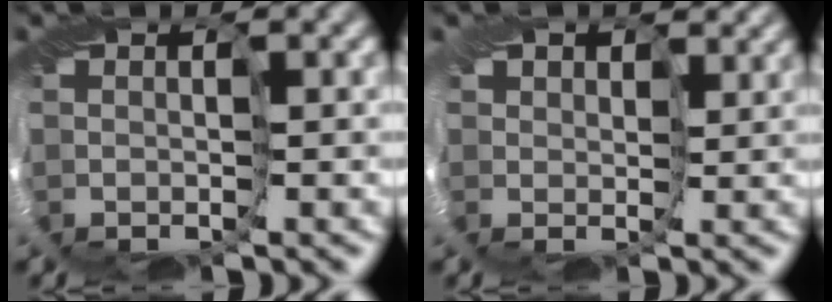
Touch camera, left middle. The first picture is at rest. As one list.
[{"total": 3.0, "force": [2.5, 1.6, 0.7], "torque": [-0.021, 0.003, 0.032]}]